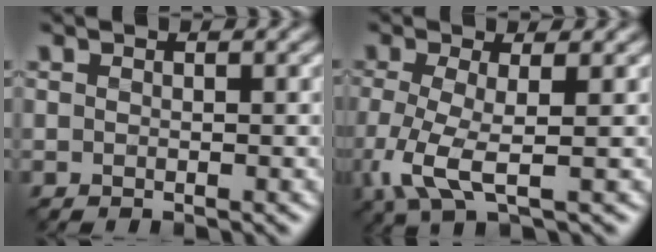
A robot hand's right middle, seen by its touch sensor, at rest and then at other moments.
{"total": 4.5, "force": [-0.9, 1.3, 4.2], "torque": [-0.104, -0.009, -0.019]}